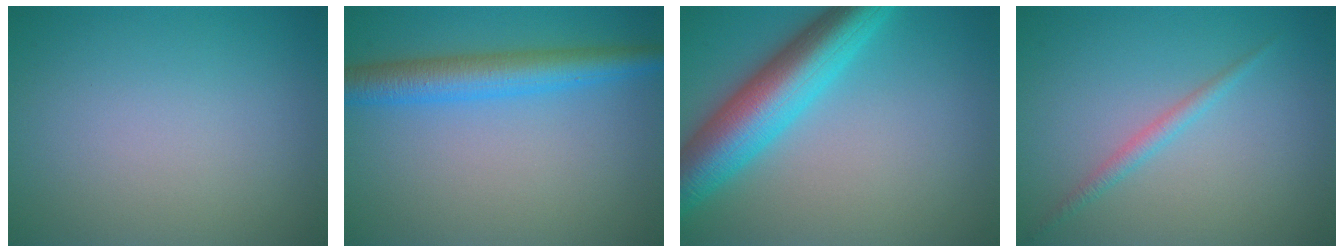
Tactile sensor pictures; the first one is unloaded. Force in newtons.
{"total": 4.9, "press": 4.9, "slide": 0.3}
{"total": 8.4, "press": 8.4, "slide": 0.2}
{"total": 1.4, "press": 1.4, "slide": 0.1}